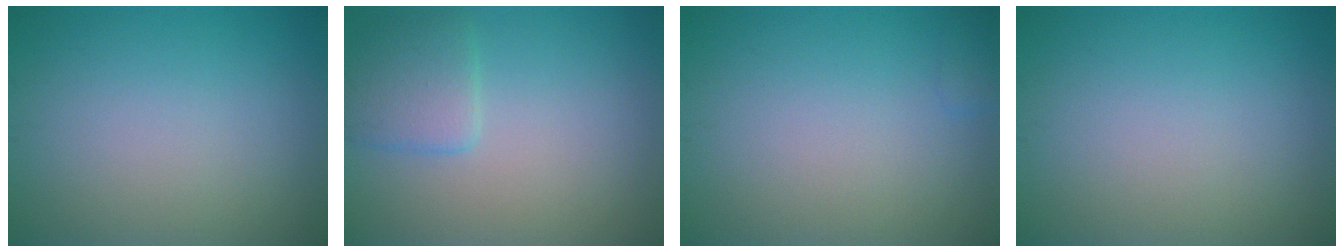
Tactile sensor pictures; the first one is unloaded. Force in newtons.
{"total": 2.7, "press": 2.7, "slide": 0.2}
{"total": 0.7, "press": 0.7, "slide": 0.0}
{"total": 0.0}